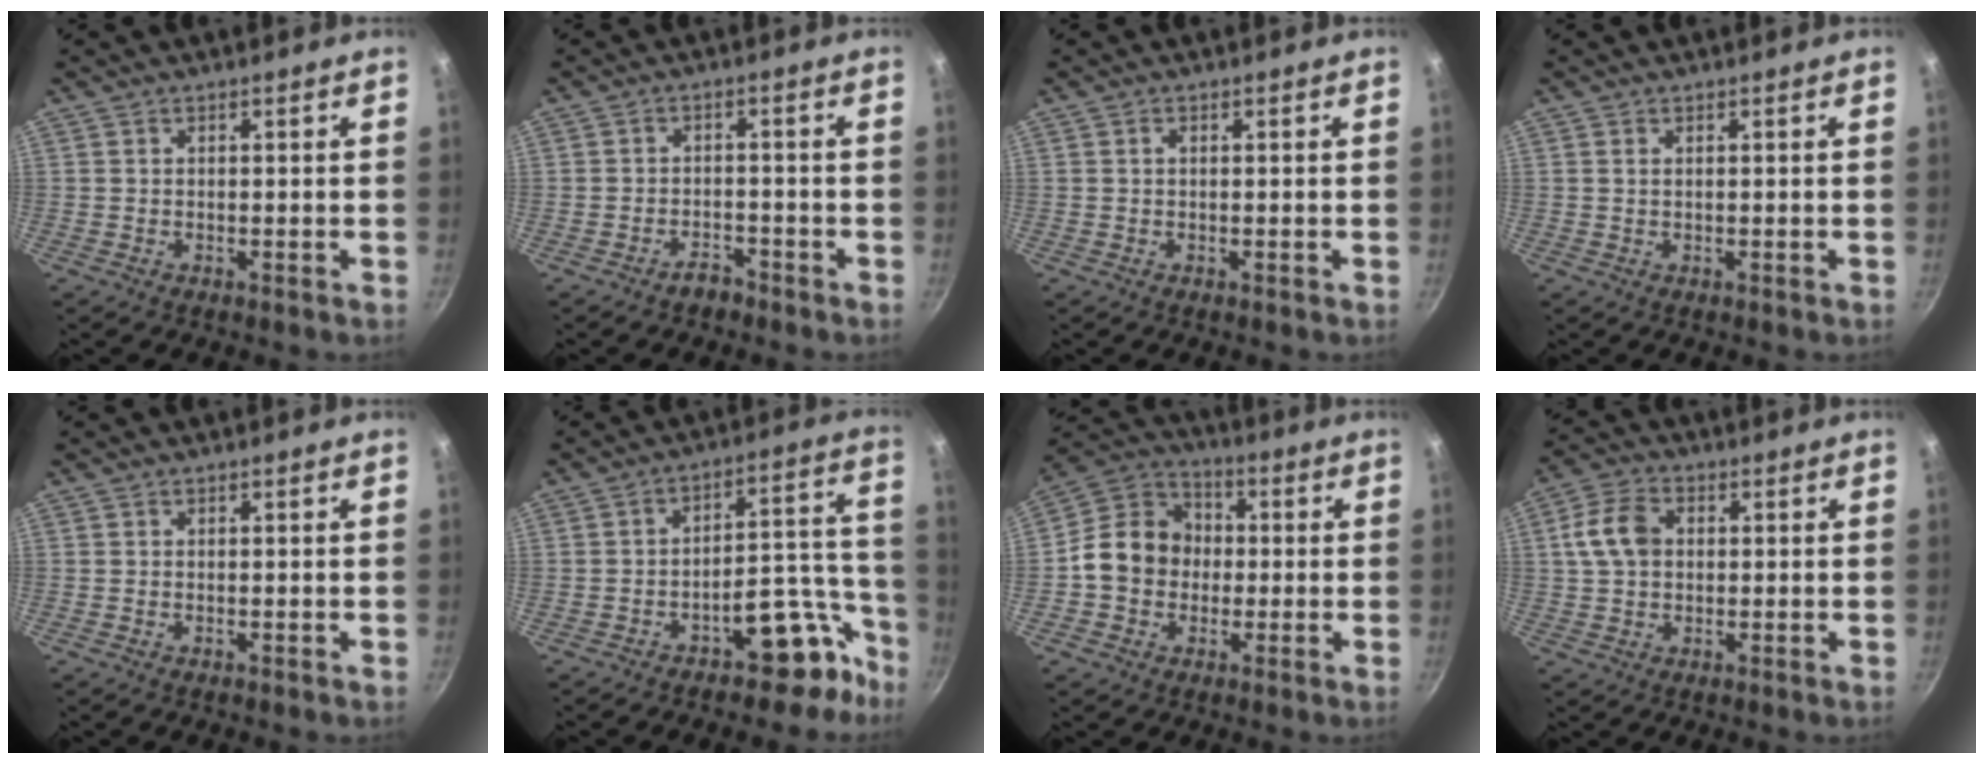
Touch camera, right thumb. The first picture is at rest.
{"total": 2.8, "force": [-2.3, 1.4, 0.8], "torque": [-0.001, 0.029, -0.031]}
{"total": 0.6, "force": [0.1, 0.4, 0.5], "torque": [-0.009, 0.003, 0.002]}
{"total": 0.6, "force": [0.2, 0.3, 0.5], "torque": [-0.009, 0.001, 0.004]}
{"total": 0.0}
{"total": 11.7, "force": [-7.4, 5.8, 6.9], "torque": [-0.022, 0.098, -0.102]}
{"total": 12.5, "force": [-0.8, 10.7, 6.4], "torque": [-0.073, 0.029, -0.037]}
{"total": 8.0, "force": [1.0, 6.0, 5.2], "torque": [-0.089, 0.015, 0.011]}